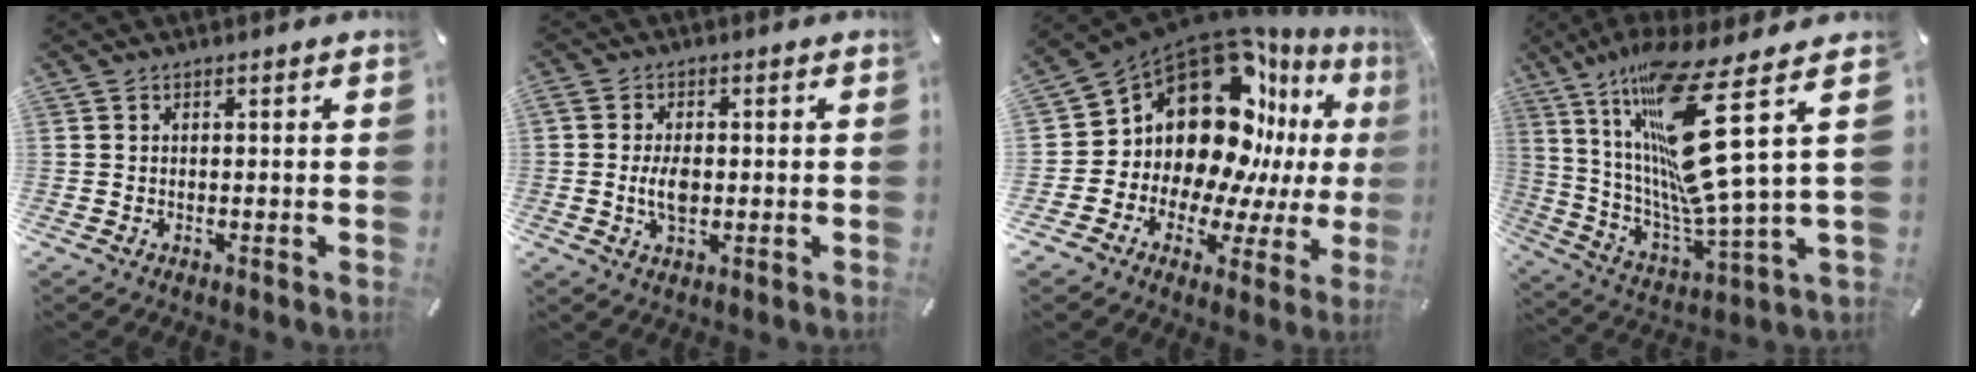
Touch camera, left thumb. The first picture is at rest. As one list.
[{"total": 5.2, "force": [-0.3, 3.0, 4.2], "torque": [-0.091, -0.006, -0.012]}, {"total": 20.5, "force": [8.9, 14.2, 11.9], "torque": [-0.211, -0.105, 0.167]}, {"total": 25.6, "force": [8.6, 6.6, 23.2], "torque": [-0.436, -0.068, 0.141]}]